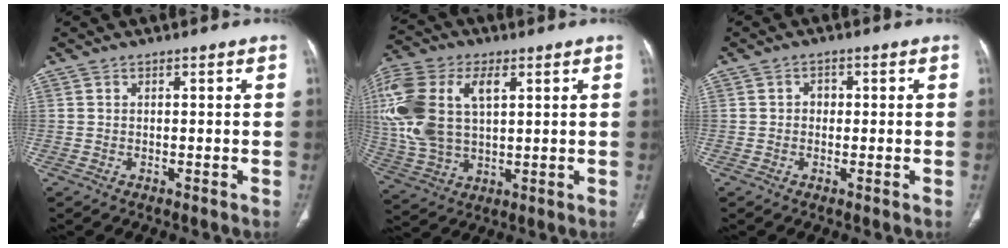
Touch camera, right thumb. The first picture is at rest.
{"total": 20.5, "force": [5.0, 12.1, 15.8], "torque": [-0.368, 0.006, 0.095]}
{"total": 1.7, "force": [0.0, 1.4, 0.9], "torque": [-0.003, 0.005, -0.005]}